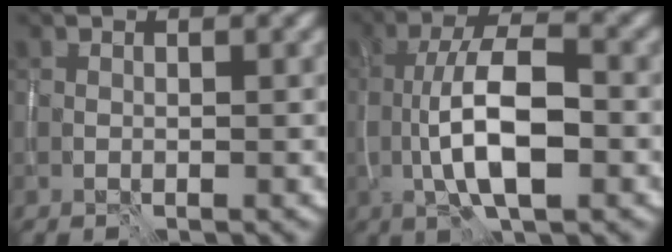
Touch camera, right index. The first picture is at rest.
{"total": 7.8, "force": [-1.4, 2.9, 7.1], "torque": [-0.128, 0.006, -0.026]}